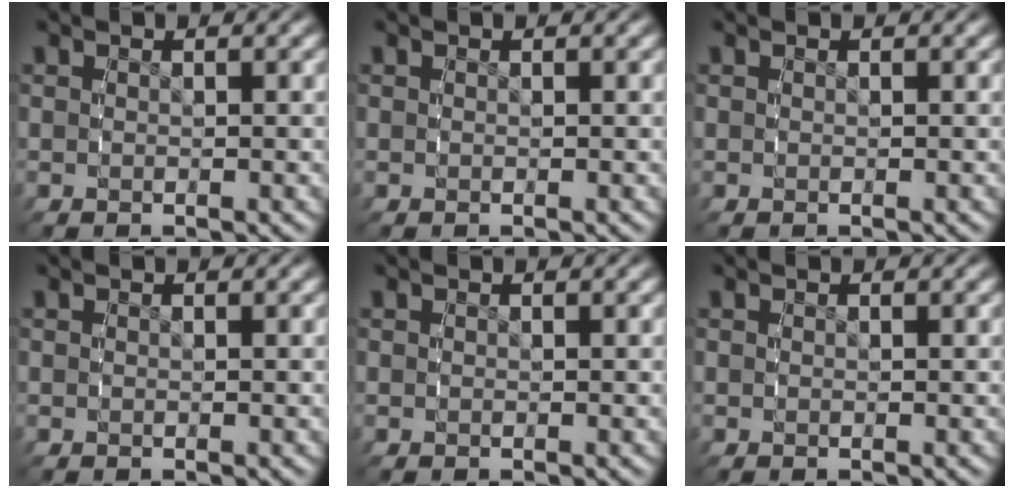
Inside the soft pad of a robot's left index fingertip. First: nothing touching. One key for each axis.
{"total": 0.0}
{"total": 0.0}
{"total": 0.0}
{"total": 0.0}
{"total": 0.0}